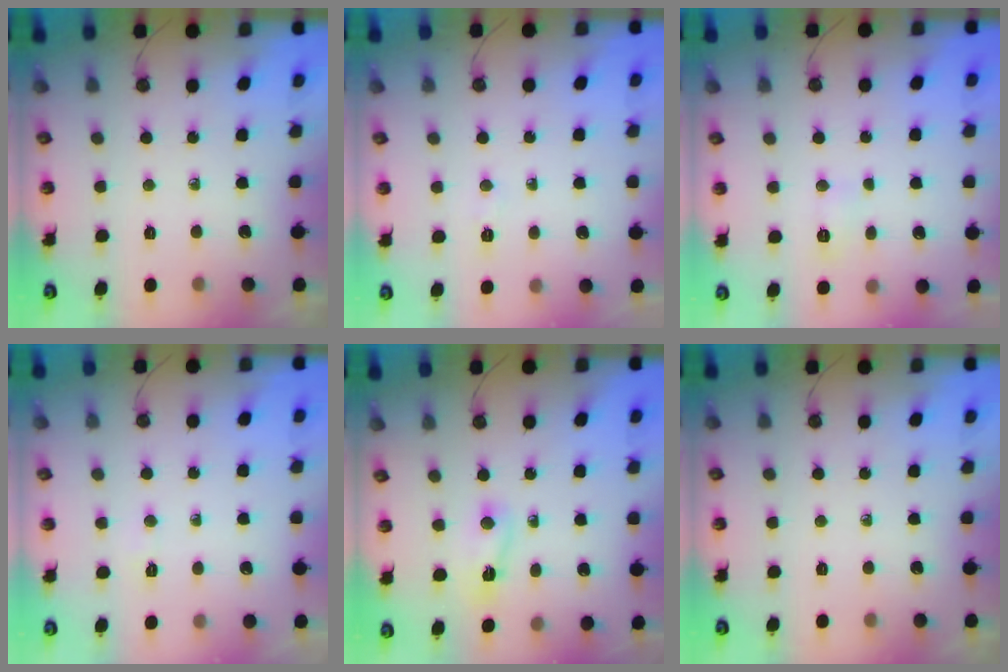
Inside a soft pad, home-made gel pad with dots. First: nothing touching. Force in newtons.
{"total": 3.9, "press": 3.9, "slide": 0.5}
{"total": 6.3, "press": 6.3, "slide": 0.7}
{"total": 2.9, "press": 2.6, "slide": 1.4}
{"total": 2.6, "press": 2.6, "slide": 0.6}
{"total": 0.0}